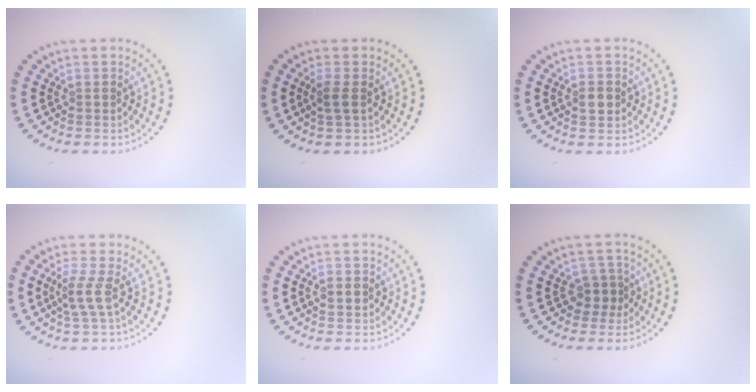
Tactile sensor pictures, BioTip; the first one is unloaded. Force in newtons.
{"total": 1.3, "press": 1.2, "slide": 0.6}
{"total": 1.5, "press": 1.5, "slide": 0.2}
{"total": 2.1, "press": 1.3, "slide": 1.6}
{"total": 0.8, "press": 0.8, "slide": 0.1}
{"total": 1.8, "press": 1.5, "slide": 1.1}